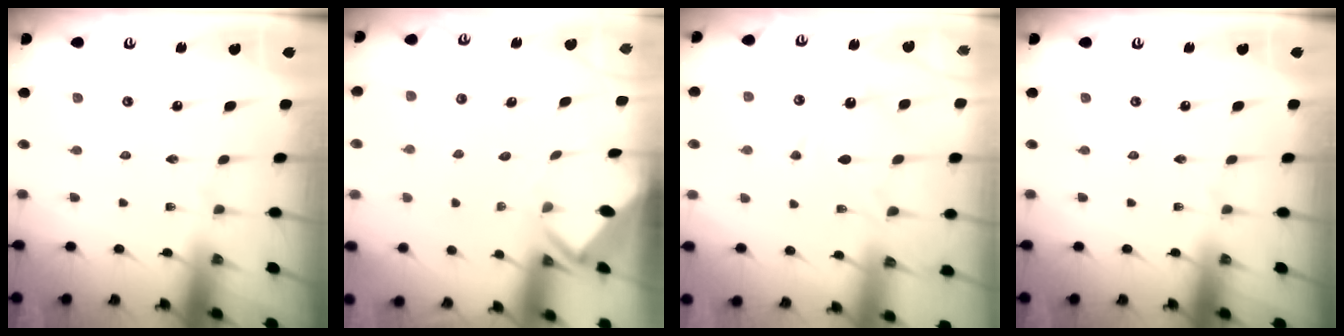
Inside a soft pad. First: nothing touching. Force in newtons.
{"total": 3.4, "press": 3.4, "slide": 0.2}
{"total": 12.0, "press": 11.9, "slide": 1.1}
{"total": 0.0}